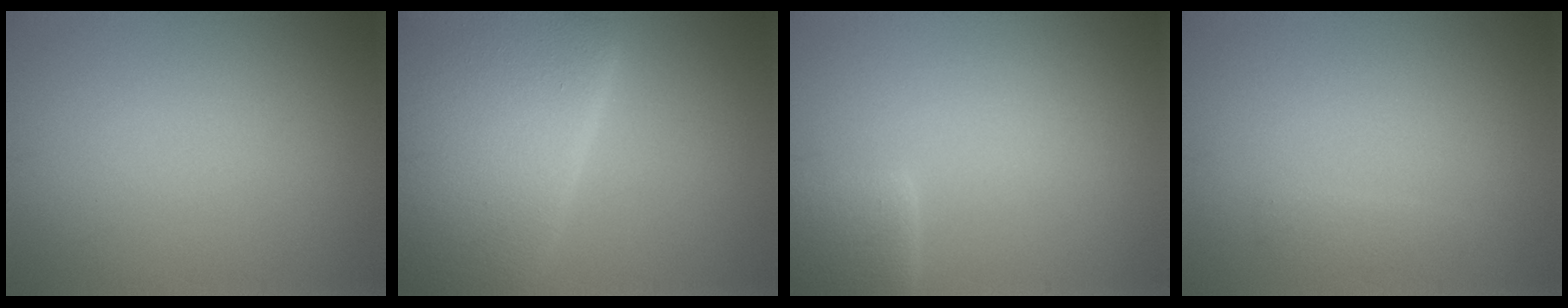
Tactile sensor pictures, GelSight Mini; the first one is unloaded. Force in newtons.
{"total": 11.8, "press": 11.7, "slide": 0.5}
{"total": 3.4, "press": 3.4, "slide": 0.3}
{"total": 0.8, "press": 0.8, "slide": 0.0}